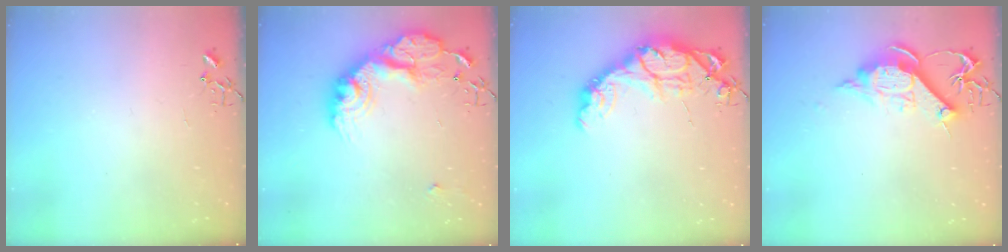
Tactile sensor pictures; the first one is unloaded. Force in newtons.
{"total": 21.7, "press": 21.7, "slide": 1.6}
{"total": 14.8, "press": 14.8, "slide": 1.2}
{"total": 11.9, "press": 11.9, "slide": 0.5}